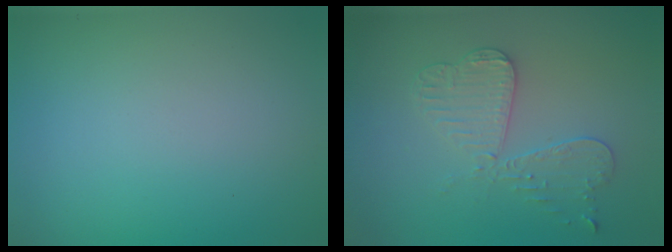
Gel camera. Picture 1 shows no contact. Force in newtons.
{"total": 3.7, "press": 3.3, "slide": 1.5}